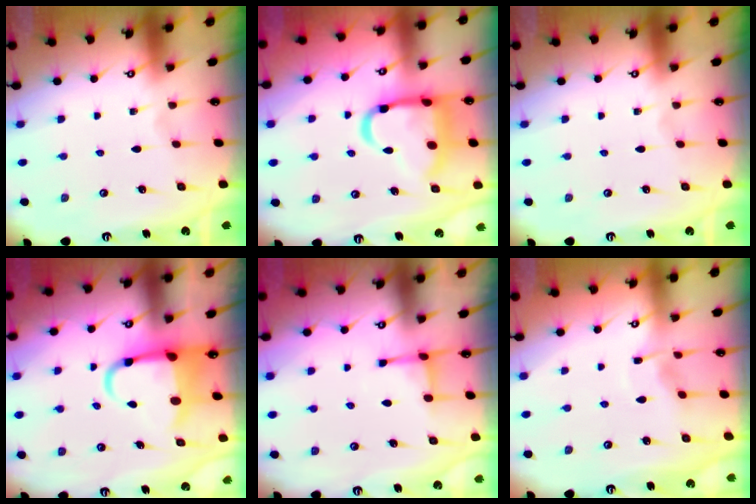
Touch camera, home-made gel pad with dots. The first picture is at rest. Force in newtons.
{"total": 17.3, "press": 17.2, "slide": 1.8}
{"total": 0.0}
{"total": 6.5, "press": 6.3, "slide": 1.4}
{"total": 2.6, "press": 2.6, "slide": 0.7}
{"total": 4.3, "press": 4.2, "slide": 0.4}